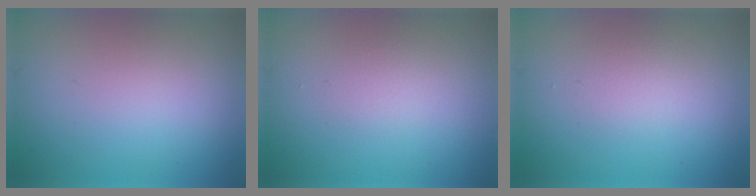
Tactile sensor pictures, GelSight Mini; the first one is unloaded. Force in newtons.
{"total": 1.0, "press": 1.0, "slide": 0.0}
{"total": 1.2, "press": 1.2, "slide": 0.0}